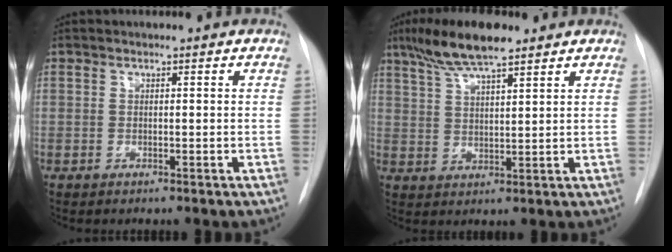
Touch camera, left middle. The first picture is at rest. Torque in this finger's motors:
{"motor_torque": [0.54, -0.50, 0.13, 0.09]}